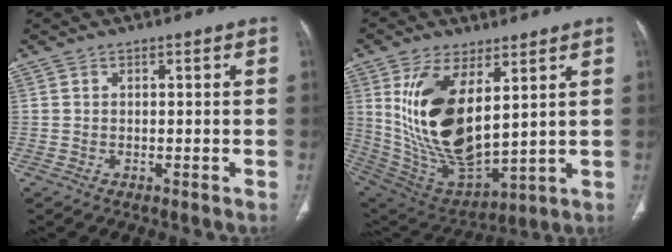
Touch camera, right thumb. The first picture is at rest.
{"total": 19.8, "force": [5.6, 9.3, 16.5], "torque": [-0.308, -0.033, 0.131]}